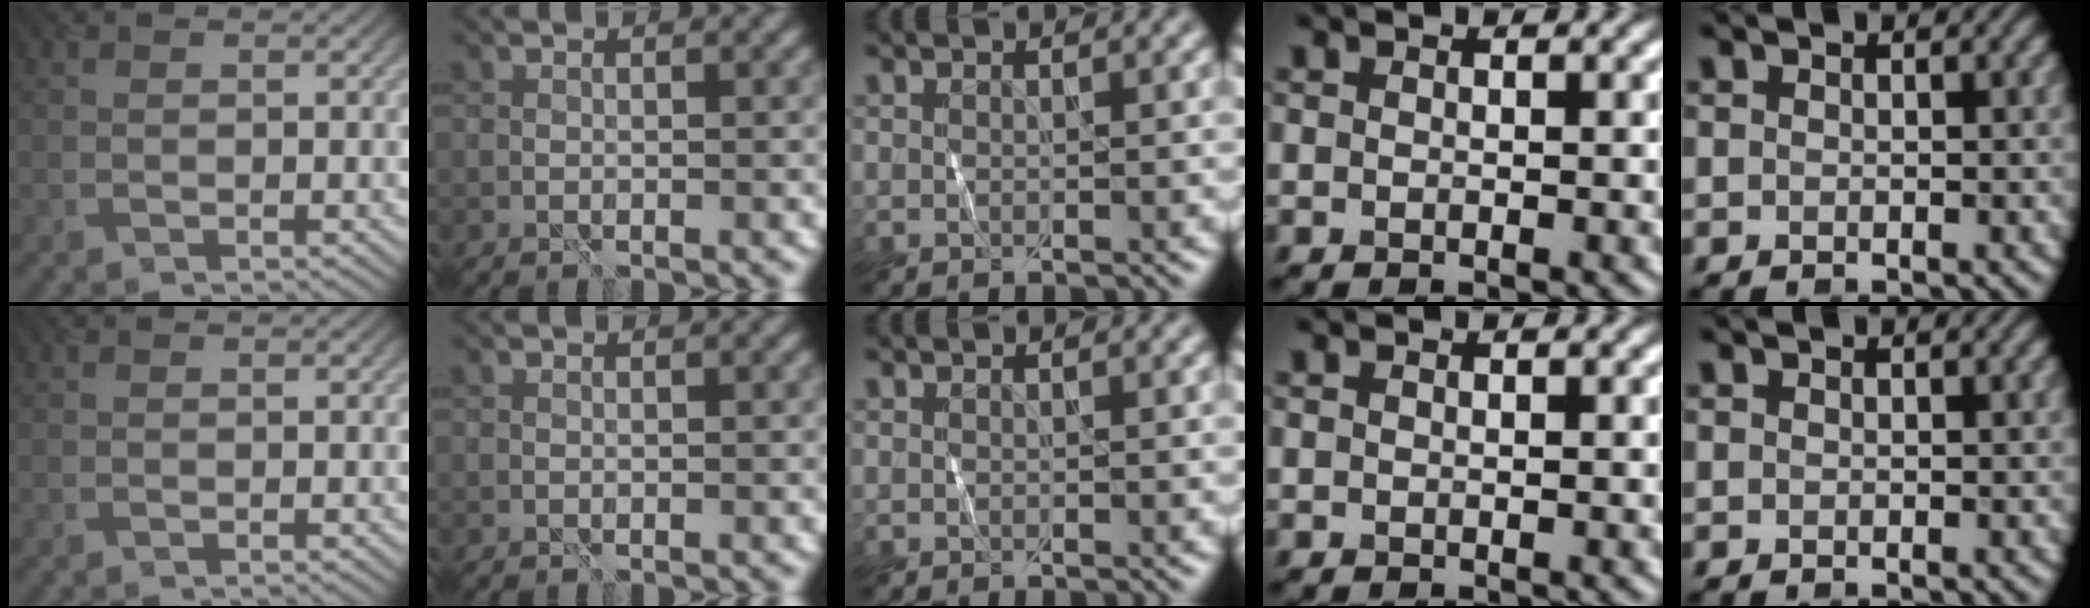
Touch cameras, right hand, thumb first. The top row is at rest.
{}